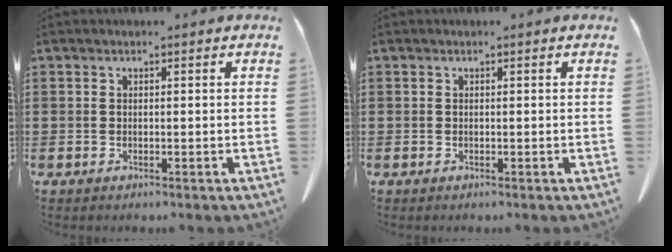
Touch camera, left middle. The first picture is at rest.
{"total": 0.0}